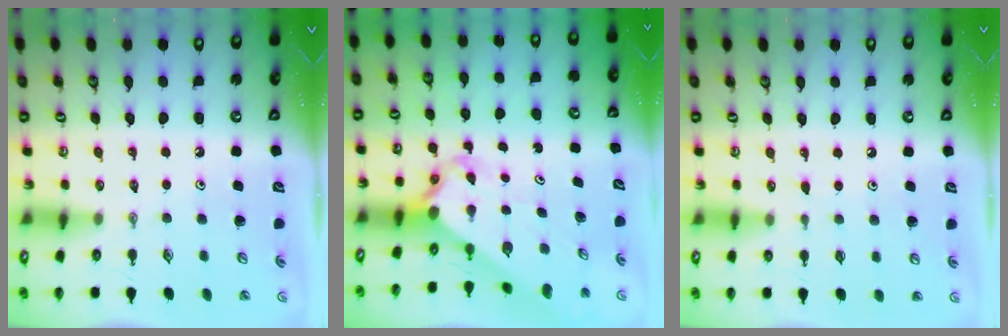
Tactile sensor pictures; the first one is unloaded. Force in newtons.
{"total": 2.8, "press": 2.8, "slide": 0.3}
{"total": 3.8, "press": 3.8, "slide": 0.4}